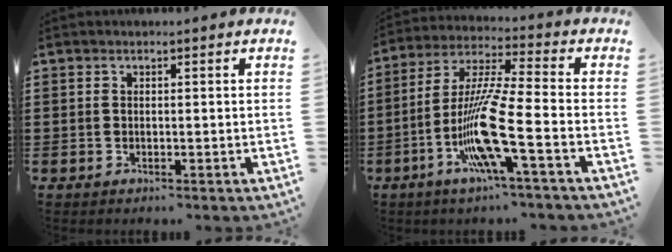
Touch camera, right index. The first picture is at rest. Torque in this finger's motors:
{"motor_torque": [2.14, 0.00, 0.71, 0.14]}